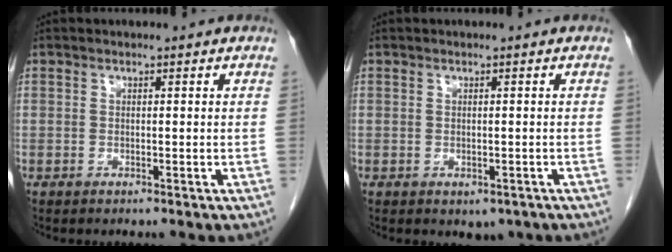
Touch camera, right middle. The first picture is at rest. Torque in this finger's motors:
{"motor_torque": [0.01, 0.00, 0.01, 0.01]}